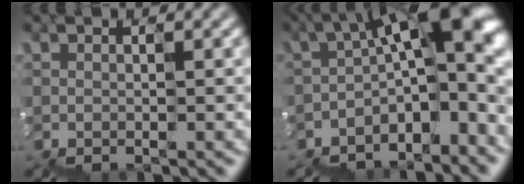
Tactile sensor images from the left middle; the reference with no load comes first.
{"total": 11.8, "force": [-2.0, 4.9, 10.6], "torque": [-0.172, 0.010, -0.027]}